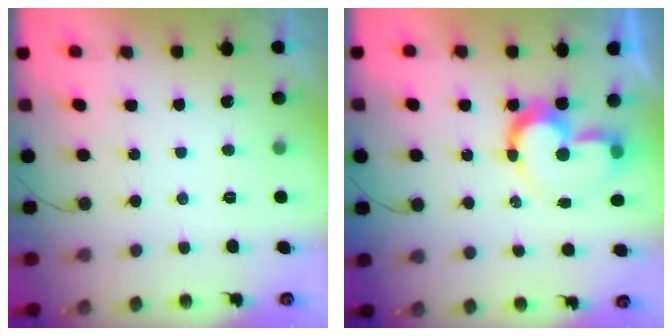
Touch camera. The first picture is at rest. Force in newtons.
{"total": 12.1, "press": 12.0, "slide": 1.0}